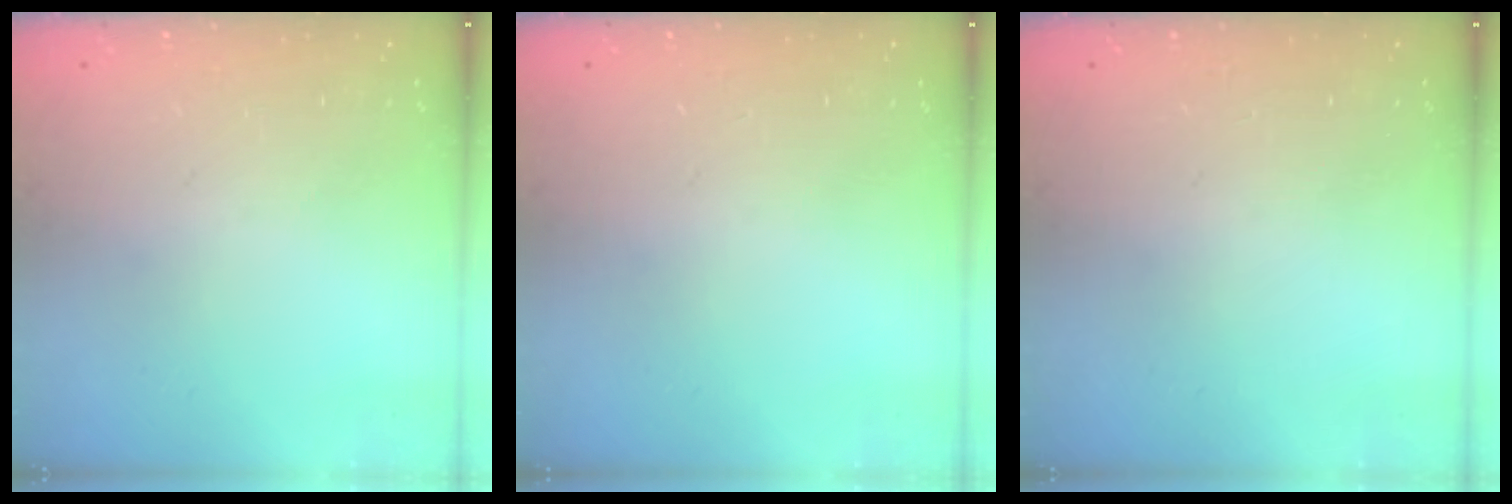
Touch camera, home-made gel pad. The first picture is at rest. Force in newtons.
{"total": 0.0}
{"total": 0.0}